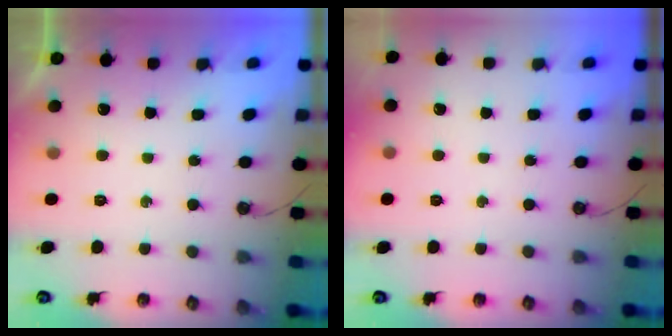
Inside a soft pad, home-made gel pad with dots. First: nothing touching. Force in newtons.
{"total": 0.0}